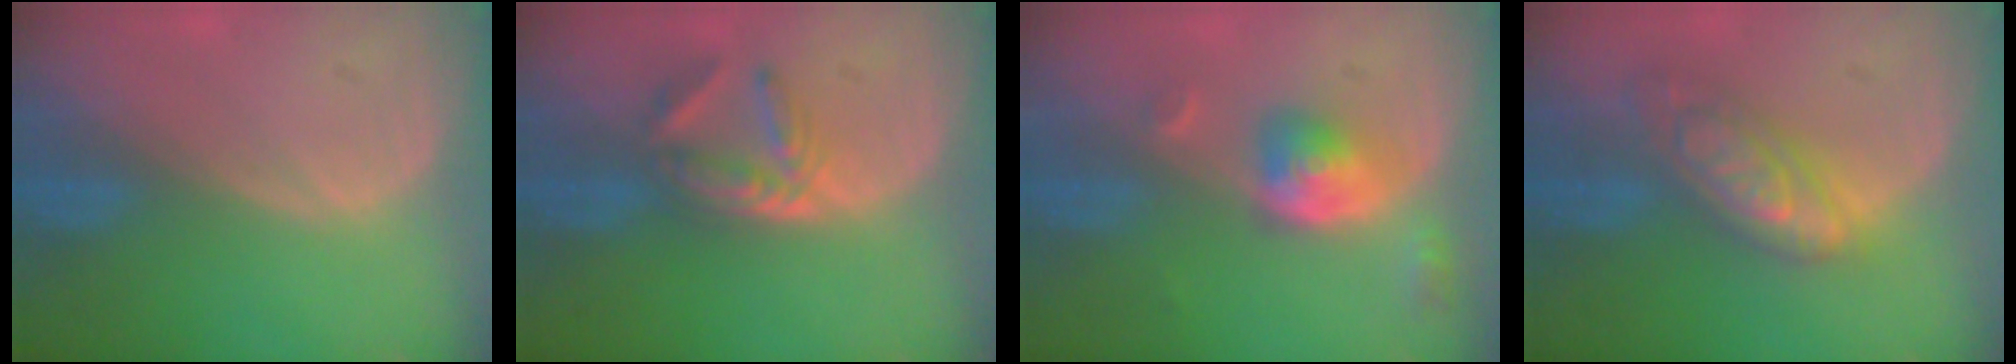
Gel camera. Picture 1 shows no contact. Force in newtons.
{"total": 5.9, "press": 4.9, "slide": 3.2}
{"total": 5.2, "press": 4.8, "slide": 2.1}
{"total": 7.4, "press": 7.4, "slide": 0.5}